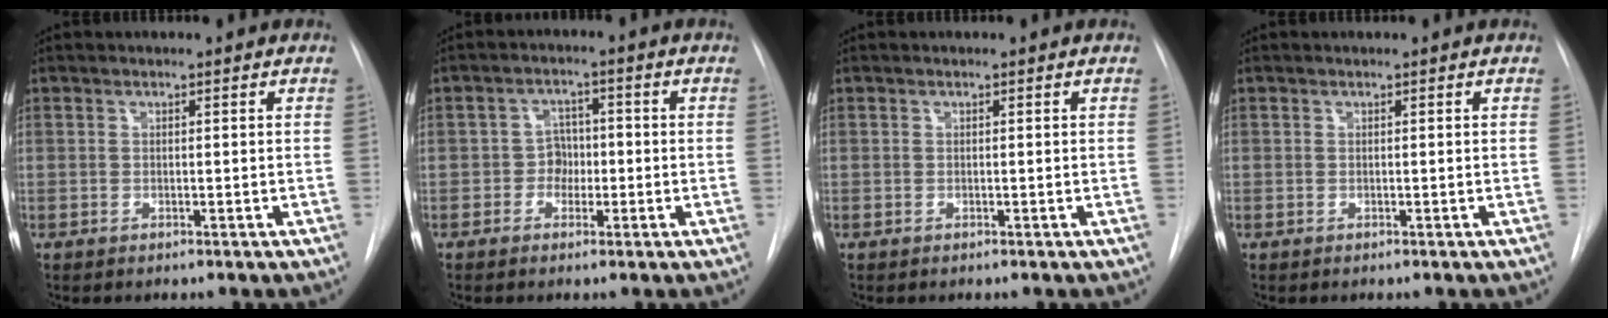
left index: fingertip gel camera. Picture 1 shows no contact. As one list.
[{"total": 3.3, "force": [-0.9, 2.7, 1.7], "torque": [-0.020, 0.011, -0.018]}, {"total": 0.0}, {"total": 0.0}]